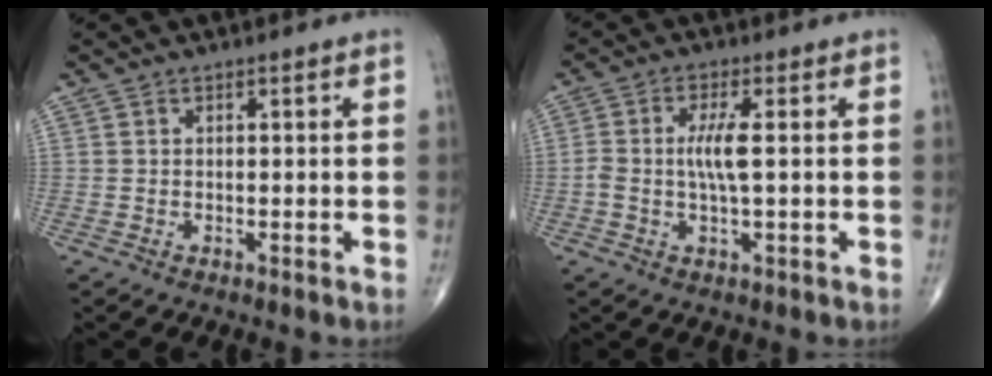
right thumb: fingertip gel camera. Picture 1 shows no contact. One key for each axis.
{"total": 4.9, "fx": 0.0, "fy": 1.0, "fz": 4.8, "tx": -0.112, "ty": 0.003, "tz": -0.002}